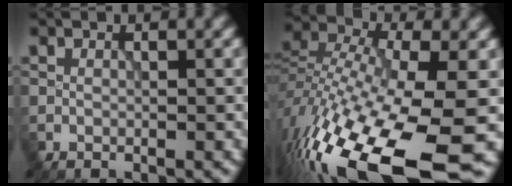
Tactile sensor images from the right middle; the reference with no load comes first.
{"total": 17.6, "force": [-10.0, 5.4, 13.4], "torque": [-0.294, -0.021, -0.172]}